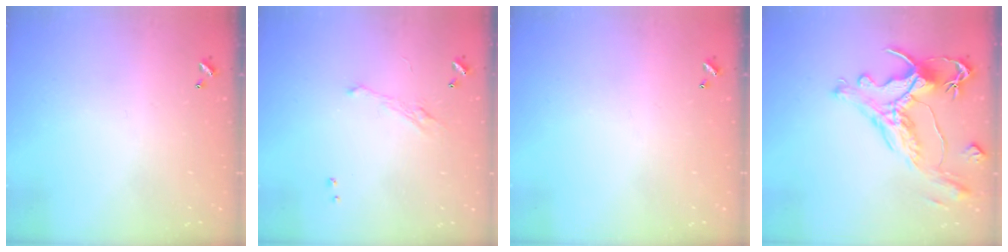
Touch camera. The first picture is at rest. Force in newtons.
{"total": 2.0, "press": 1.9, "slide": 0.7}
{"total": 0.0}
{"total": 1.6, "press": 1.0, "slide": 1.3}